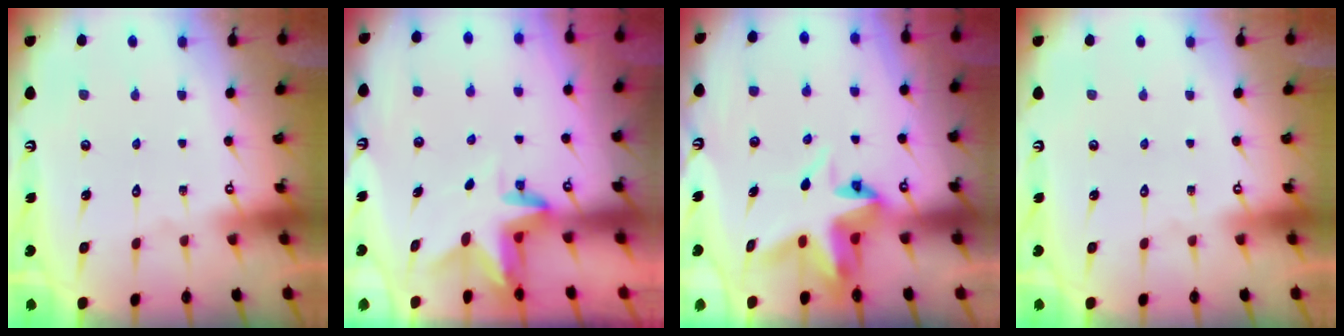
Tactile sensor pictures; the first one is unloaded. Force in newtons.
{"total": 4.2, "press": 4.2, "slide": 0.1}
{"total": 6.3, "press": 6.2, "slide": 0.6}
{"total": 0.0}